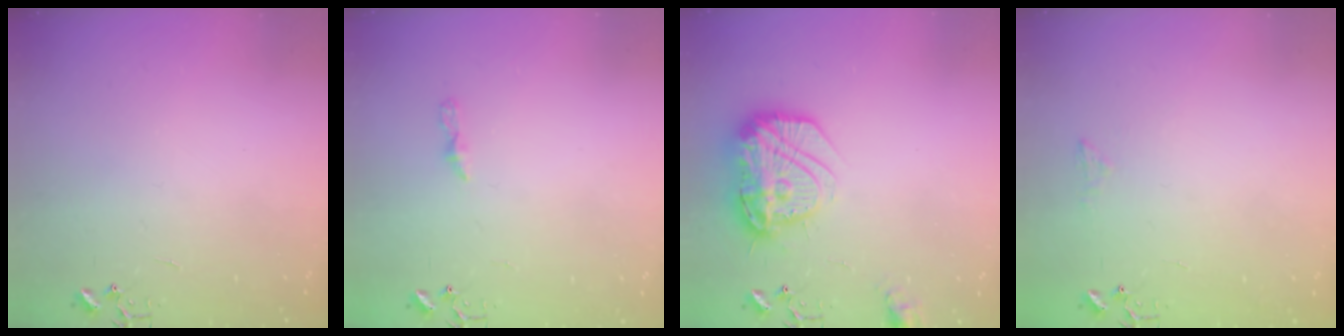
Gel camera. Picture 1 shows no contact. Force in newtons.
{"total": 3.7, "press": 3.7, "slide": 0.4}
{"total": 19.3, "press": 19.2, "slide": 1.6}
{"total": 5.9, "press": 5.9, "slide": 0.8}